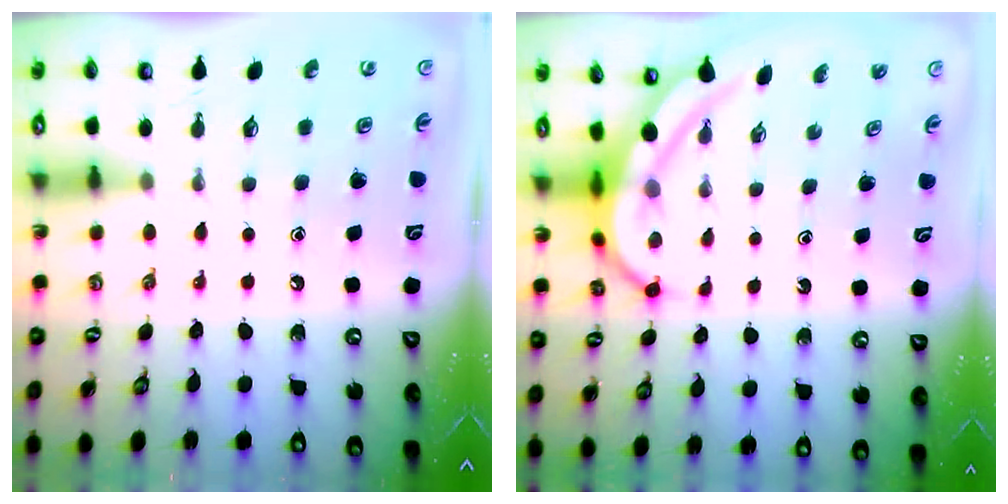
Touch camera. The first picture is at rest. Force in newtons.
{"total": 7.0, "press": 6.9, "slide": 1.0}